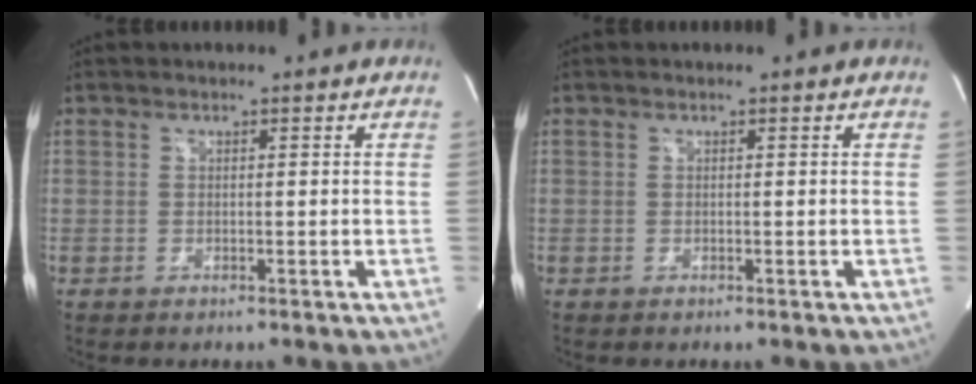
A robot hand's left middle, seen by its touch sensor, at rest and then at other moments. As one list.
[{"total": 0.0}]